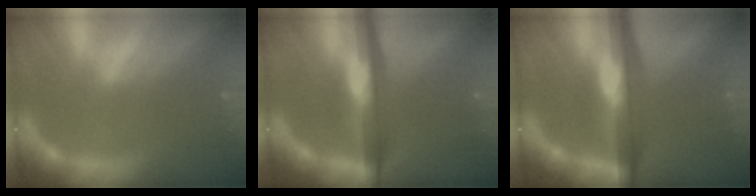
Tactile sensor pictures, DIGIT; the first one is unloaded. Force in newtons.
{"total": 7.1}
{"total": 8.6}